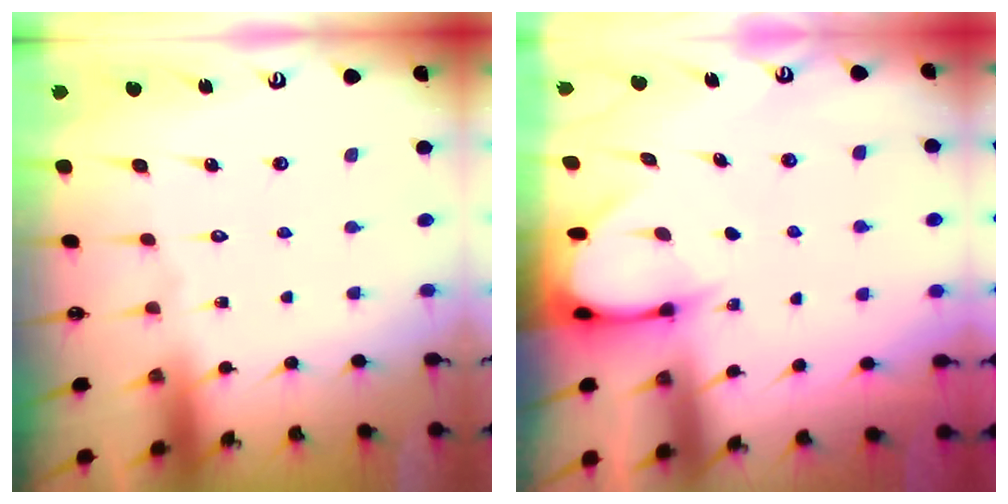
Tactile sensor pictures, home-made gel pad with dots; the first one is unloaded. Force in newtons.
{"total": 3.7, "press": 3.7, "slide": 0.3}